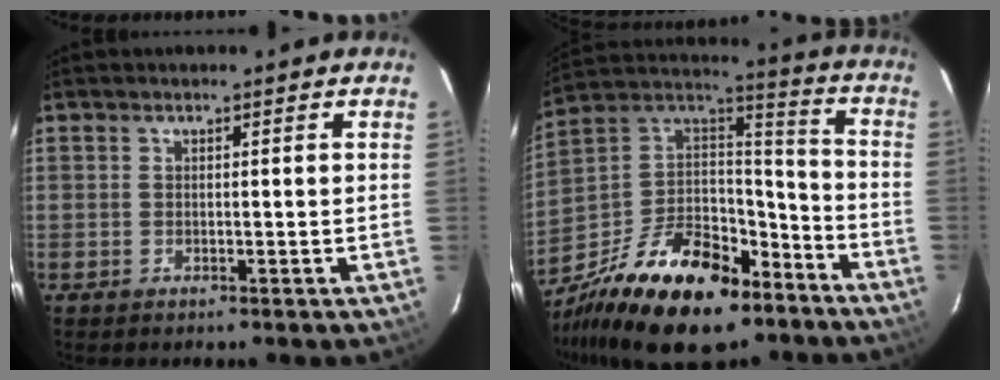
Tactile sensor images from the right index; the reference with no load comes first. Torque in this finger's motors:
{"motor_torque": [1.34, -0.80, 0.63, 0.13]}